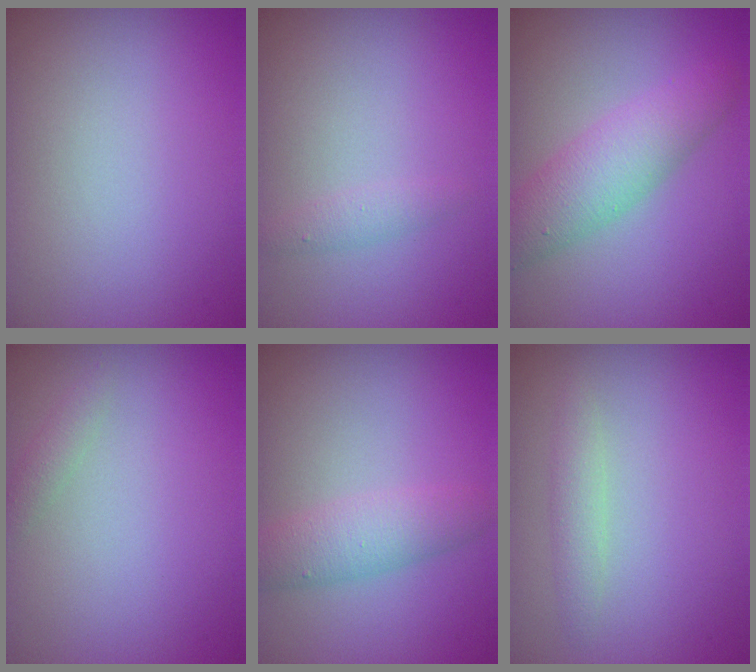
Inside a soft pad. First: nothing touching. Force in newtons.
{"total": 1.0, "press": 1.0, "slide": 0.1}
{"total": 4.5, "press": 4.5, "slide": 0.1}
{"total": 0.9, "press": 0.9, "slide": 0.0}
{"total": 3.1, "press": 3.1, "slide": 0.1}
{"total": 1.4, "press": 1.4, "slide": 0.1}